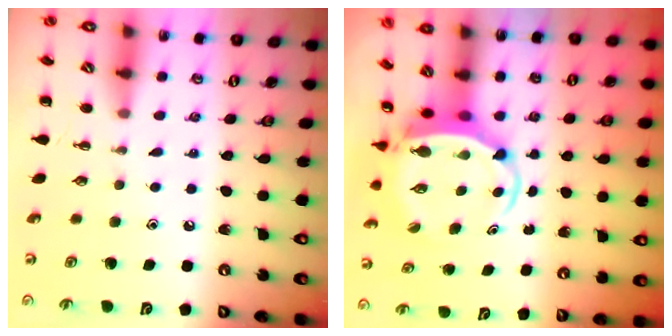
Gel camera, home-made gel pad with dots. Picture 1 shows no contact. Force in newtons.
{"total": 7.4, "press": 7.1, "slide": 1.9}